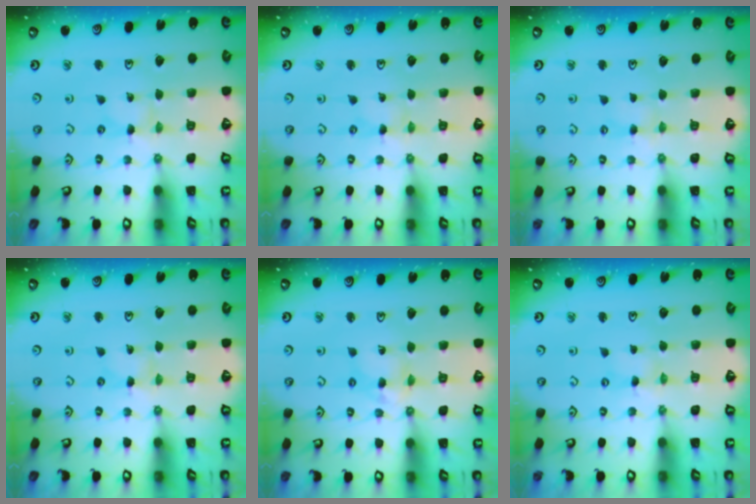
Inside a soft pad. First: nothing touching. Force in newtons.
{"total": 0.0}
{"total": 2.0, "press": 1.9, "slide": 0.3}
{"total": 0.0}
{"total": 5.4, "press": 5.3, "slide": 0.5}
{"total": 0.5, "press": 0.5, "slide": 0.1}